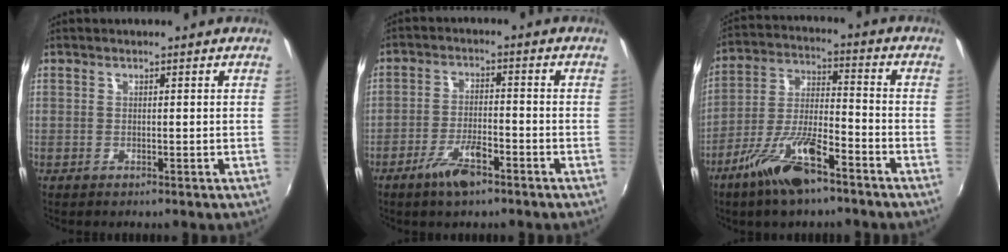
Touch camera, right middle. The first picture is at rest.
{"total": 6.8, "force": [-4.5, 2.0, 4.7], "torque": [-0.103, -0.002, -0.080]}
{"total": 13.1, "force": [-8.5, 3.5, 9.3], "torque": [-0.190, -0.010, -0.156]}